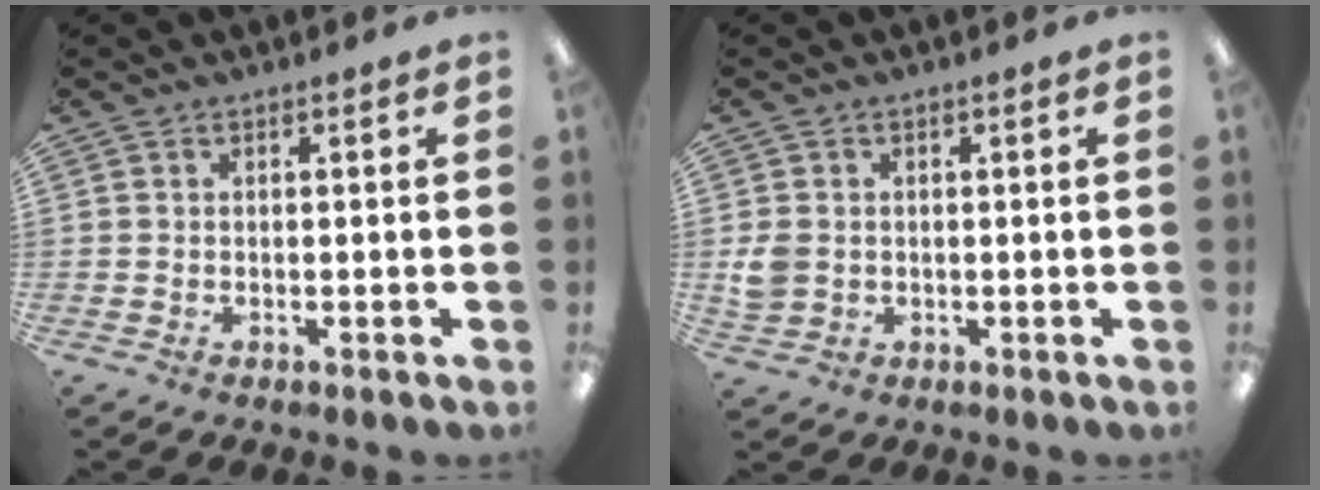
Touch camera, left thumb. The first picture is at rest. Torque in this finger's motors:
{"motor_torque": [-0.08, 0.55, 0.21, -0.33, 0.00]}